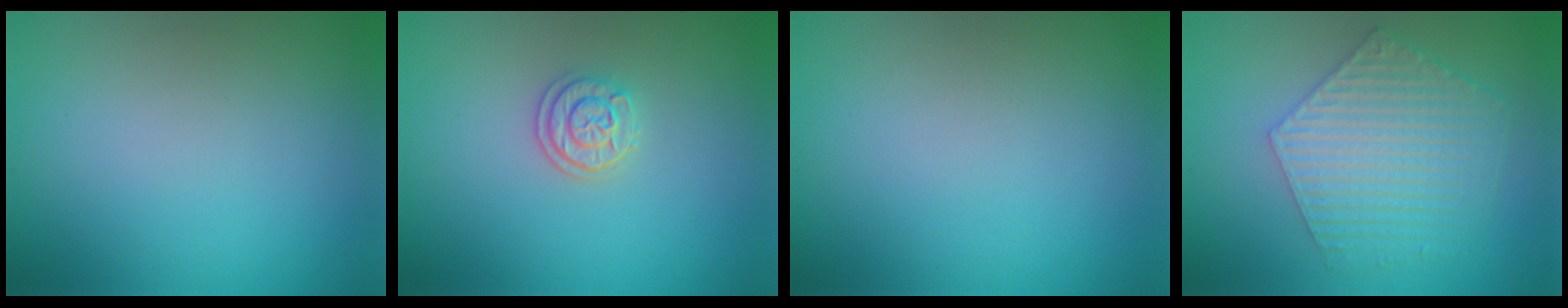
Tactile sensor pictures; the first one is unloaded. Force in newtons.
{"total": 2.2, "press": 2.1, "slide": 0.9}
{"total": 0.0}
{"total": 5.9, "press": 4.3, "slide": 4.0}